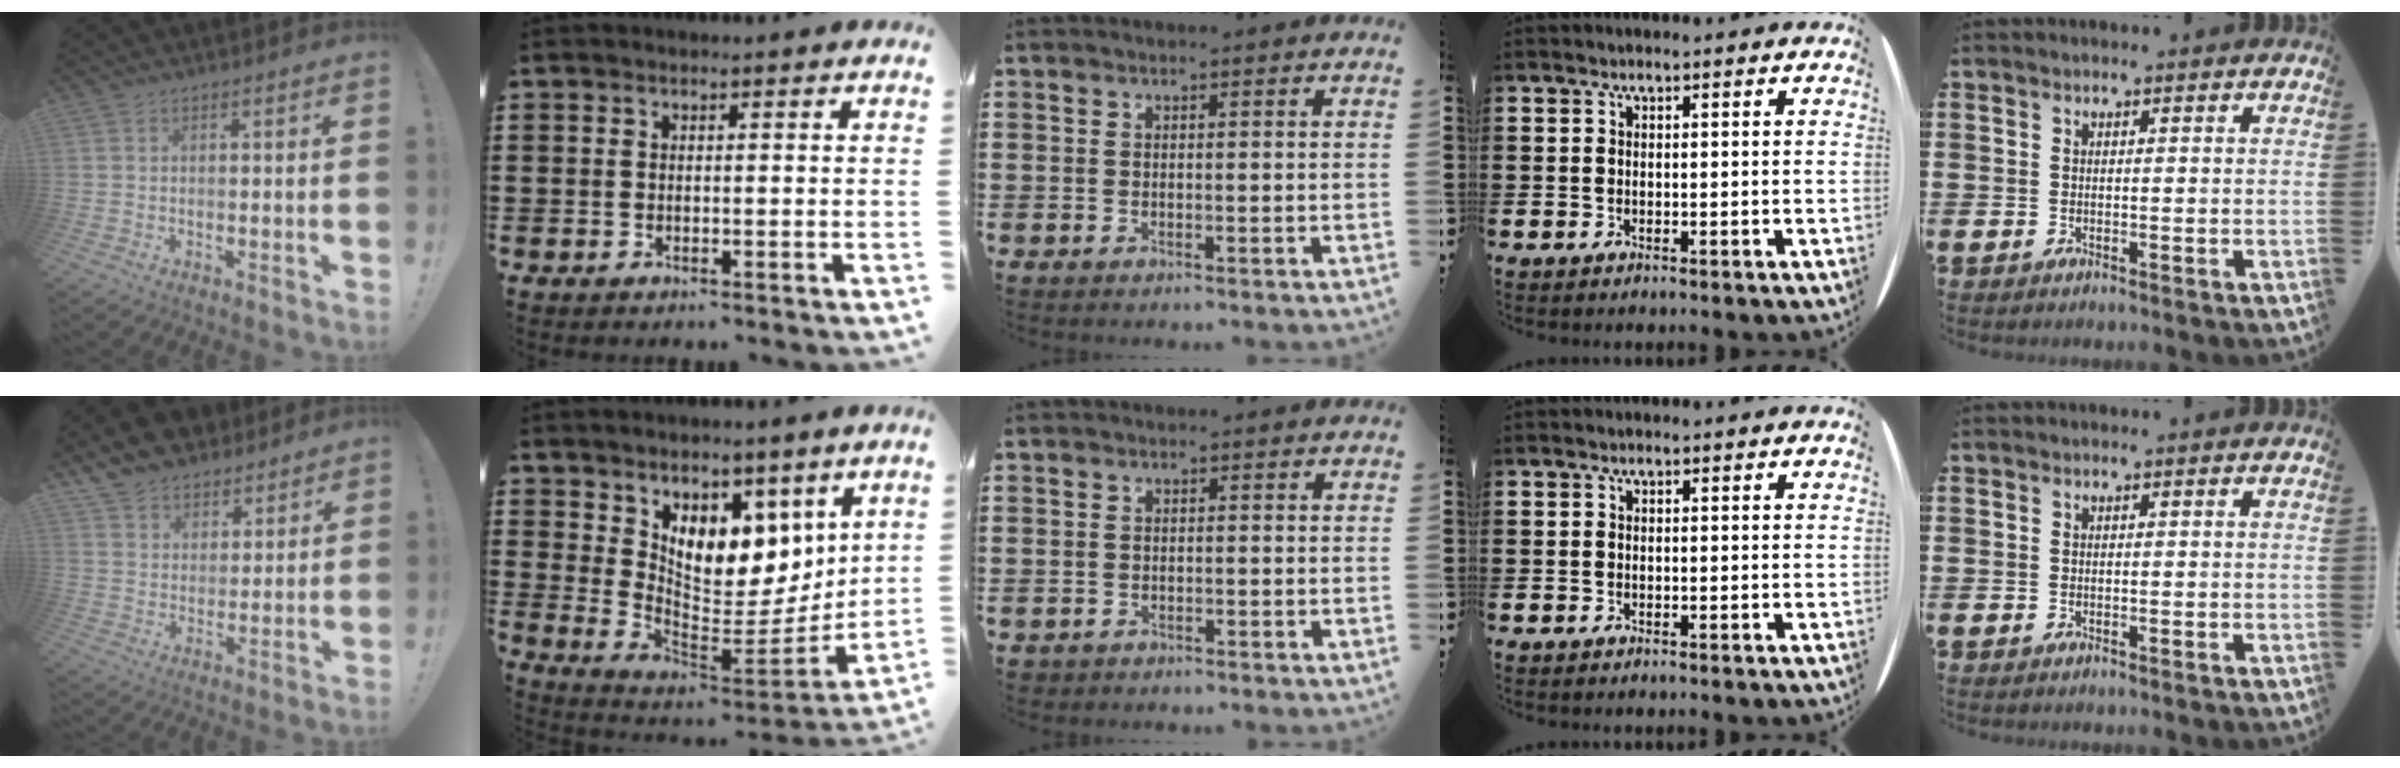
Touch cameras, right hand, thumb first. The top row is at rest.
{"thumb": {"total": 9.3, "force": [7.6, 5.2, 1.3], "torque": [-0.025, -0.065, 0.150]}, "index": {"total": 7.7, "force": [5.2, 5.0, 2.8], "torque": [-0.070, -0.052, 0.097]}, "middle": {"total": 0.8, "force": [-0.8, 0.3, 0.0], "torque": [-0.003, 0.001, -0.017]}}